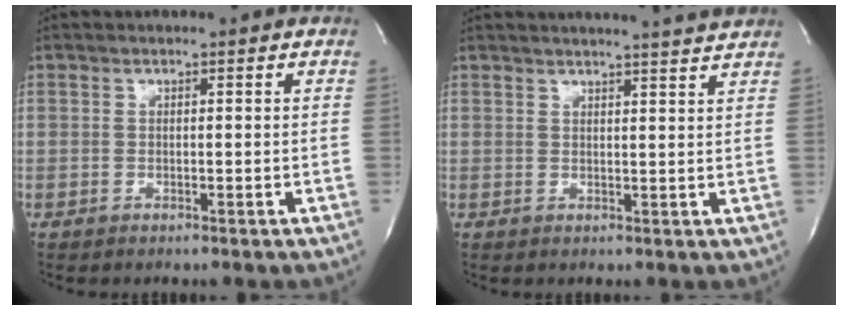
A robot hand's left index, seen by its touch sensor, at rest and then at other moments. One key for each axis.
{"total": 9.2, "fx": 8.7, "fy": -0.8, "fz": 2.8, "tx": -0.043, "ty": -0.003, "tz": 0.096}